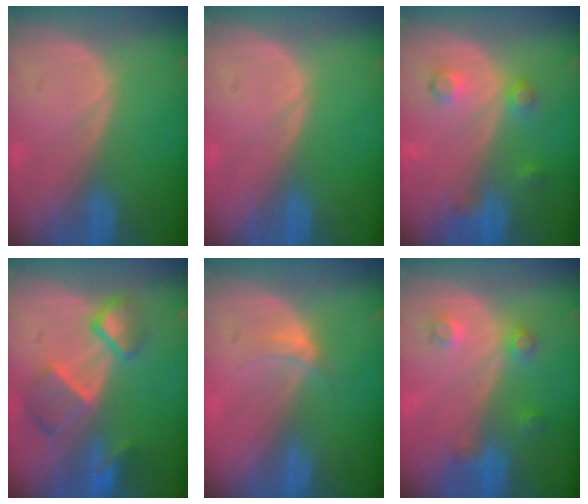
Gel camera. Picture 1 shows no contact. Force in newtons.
{"total": 0.0}
{"total": 4.0, "press": 3.6, "slide": 1.8}
{"total": 7.6, "press": 6.7, "slide": 3.5}
{"total": 2.3, "press": 1.9, "slide": 1.3}
{"total": 3.7, "press": 3.4, "slide": 1.4}